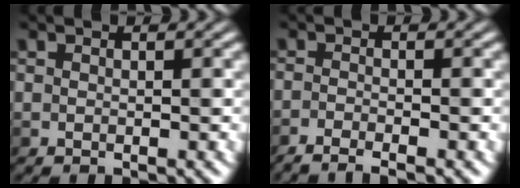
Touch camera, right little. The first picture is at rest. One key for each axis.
{"total": 3.0, "fx": -2.0, "fy": 0.6, "fz": 2.2, "tx": -0.040, "ty": -0.001, "tz": -0.043}